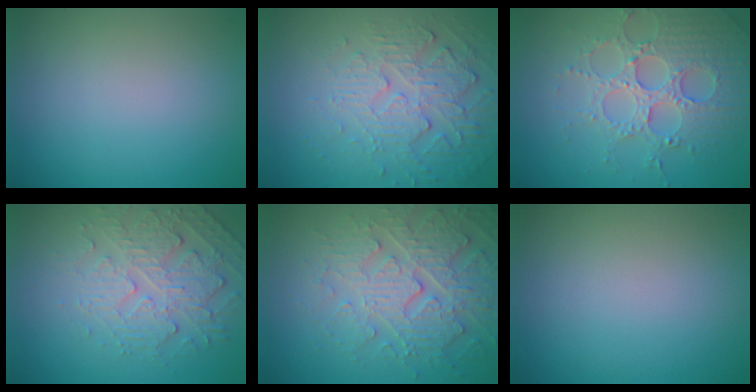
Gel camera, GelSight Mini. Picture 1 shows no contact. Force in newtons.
{"total": 6.0, "press": 3.6, "slide": 4.7}
{"total": 4.9, "press": 4.4, "slide": 2.1}
{"total": 4.8, "press": 3.5, "slide": 3.3}
{"total": 5.5, "press": 5.1, "slide": 2.0}
{"total": 0.0}